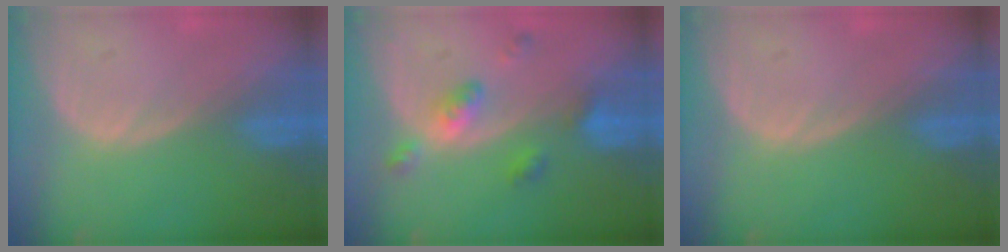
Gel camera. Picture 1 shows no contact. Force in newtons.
{"total": 5.2, "press": 4.7, "slide": 2.2}
{"total": 0.0}